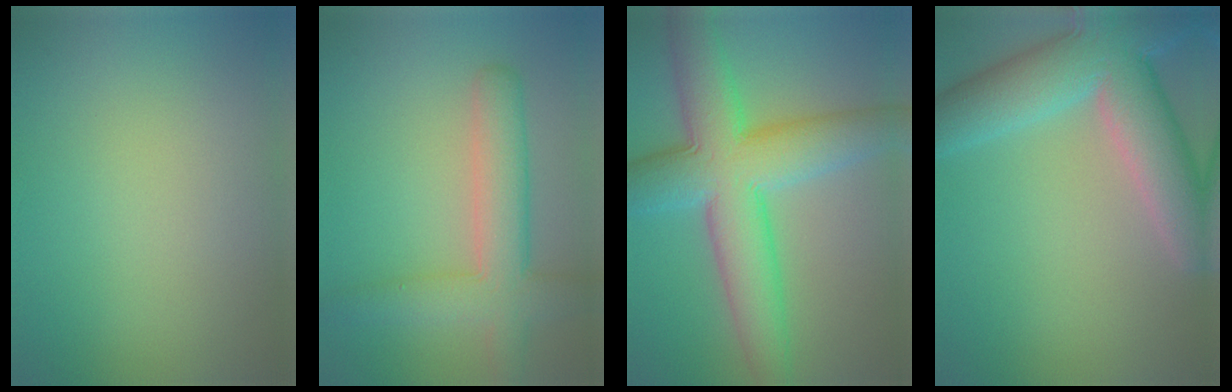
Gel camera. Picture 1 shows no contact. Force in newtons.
{"total": 5.7, "press": 5.7, "slide": 0.3}
{"total": 10.7, "press": 10.7, "slide": 0.2}
{"total": 10.6, "press": 10.6, "slide": 0.9}